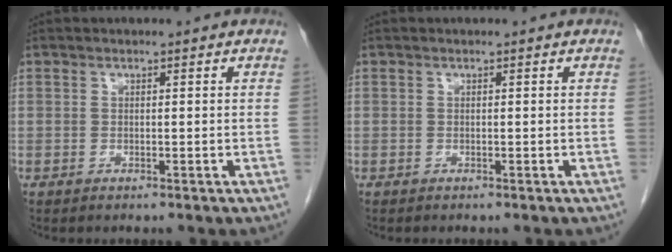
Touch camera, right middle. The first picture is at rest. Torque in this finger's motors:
{"motor_torque": [-0.21, -0.04, -0.02, 0.01]}